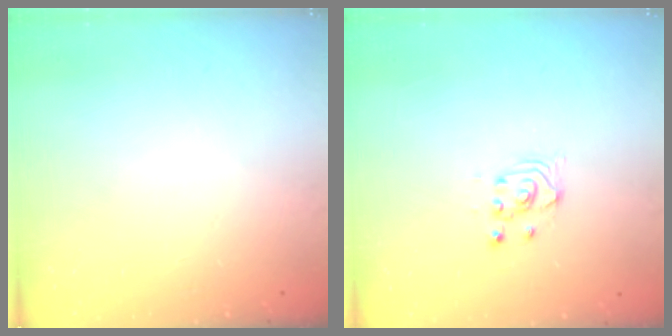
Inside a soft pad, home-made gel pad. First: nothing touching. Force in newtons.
{"total": 2.7, "press": 2.7, "slide": 0.3}